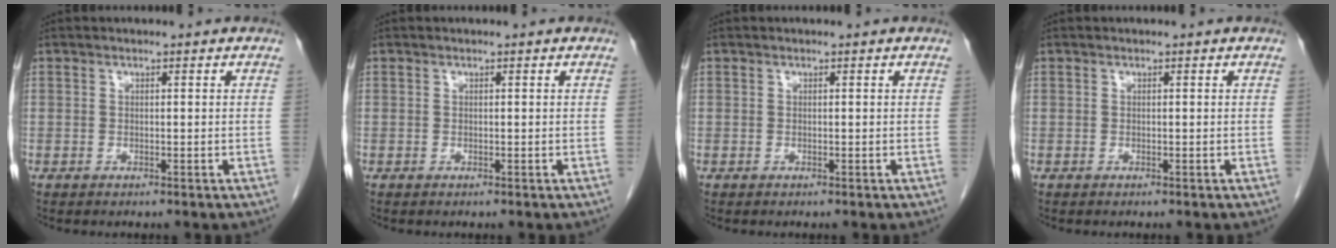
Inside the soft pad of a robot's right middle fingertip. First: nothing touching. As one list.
[{"total": 0.0}, {"total": 0.0}, {"total": 0.0}]